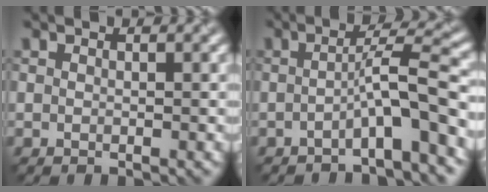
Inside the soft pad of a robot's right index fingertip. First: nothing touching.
{"total": 5.1, "force": [-1.8, 0.5, 4.8], "torque": [-0.073, 0.019, -0.042]}